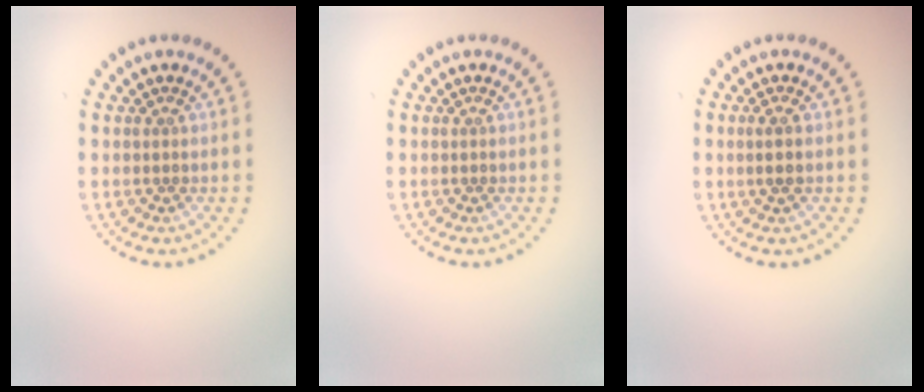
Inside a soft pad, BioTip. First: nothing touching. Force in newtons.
{"total": 0.0}
{"total": 1.4, "press": 1.2, "slide": 0.7}